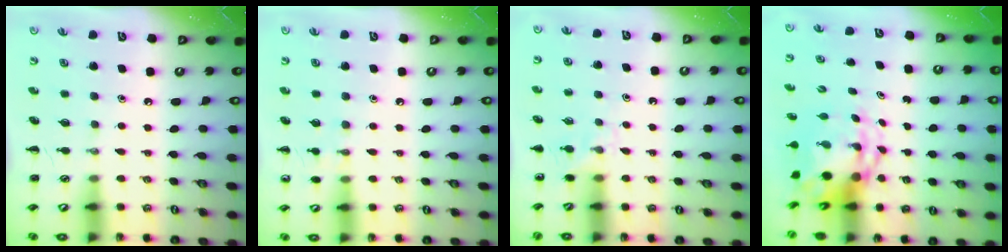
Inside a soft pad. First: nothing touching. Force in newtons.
{"total": 5.5, "press": 5.2, "slide": 1.5}
{"total": 4.6, "press": 4.3, "slide": 1.6}
{"total": 5.7, "press": 5.6, "slide": 1.0}